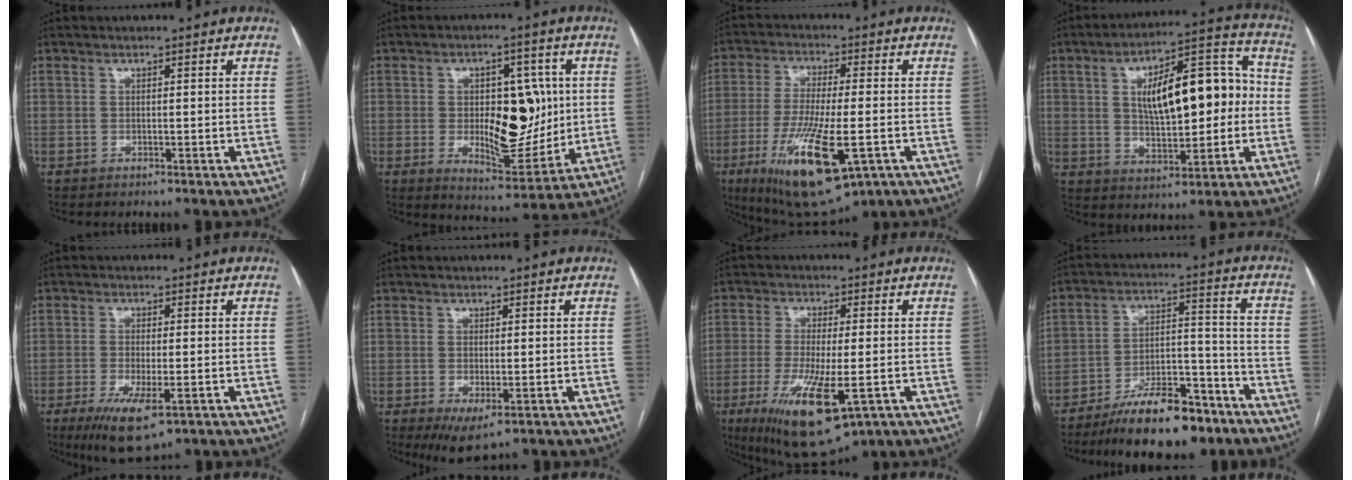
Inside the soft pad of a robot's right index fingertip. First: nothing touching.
{"total": 13.0, "force": [0.3, 6.1, 11.5], "torque": [-0.165, 0.005, 0.018]}
{"total": 17.0, "force": [-6.6, 3.9, 15.2], "torque": [-0.291, -0.037, -0.100]}
{"total": 16.8, "force": [1.4, 6.4, 15.5], "torque": [-0.236, 0.040, 0.030]}
{"total": 8.3, "force": [-4.0, 2.3, 6.9], "torque": [-0.120, -0.021, -0.060]}
{"total": 4.9, "force": [-2.3, 1.8, 4.0], "torque": [-0.057, -0.014, -0.026]}
{"total": 13.9, "force": [-5.7, 3.3, 12.2], "torque": [-0.222, -0.038, -0.083]}
{"total": 15.0, "force": [-11.1, 4.6, 9.0], "torque": [-0.146, 0.020, -0.184]}